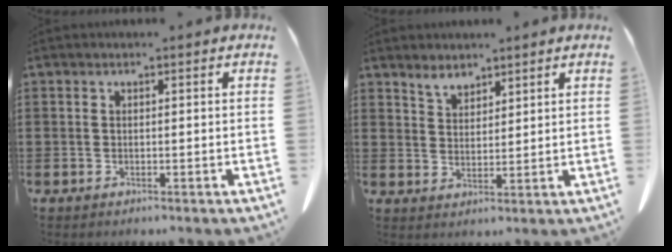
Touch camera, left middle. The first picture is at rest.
{"total": 3.1, "force": [2.8, 1.2, 0.5], "torque": [-0.018, -0.004, 0.055]}